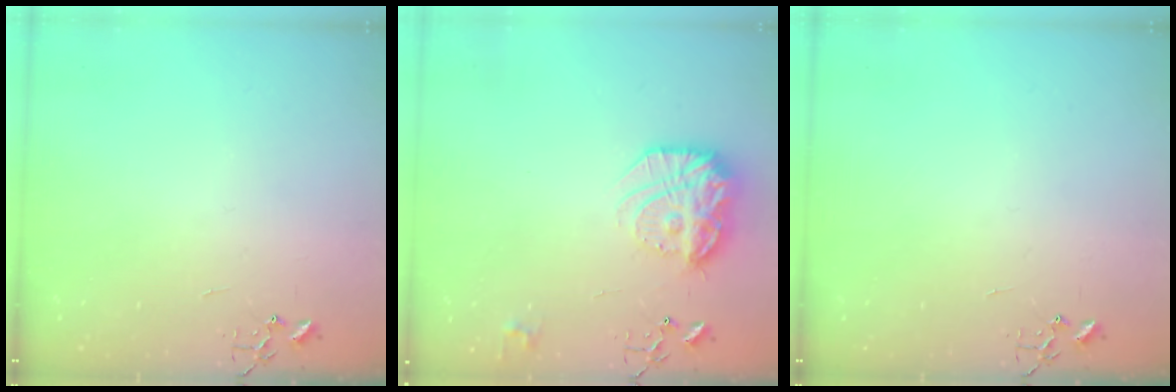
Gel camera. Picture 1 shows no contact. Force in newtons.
{"total": 19.0, "press": 19.0, "slide": 1.7}
{"total": 0.0}